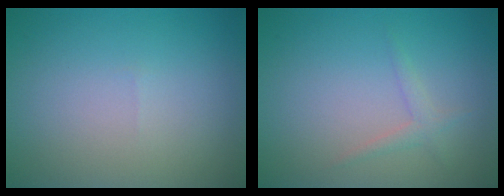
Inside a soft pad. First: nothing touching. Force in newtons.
{"total": 1.2, "press": 1.1, "slide": 0.1}